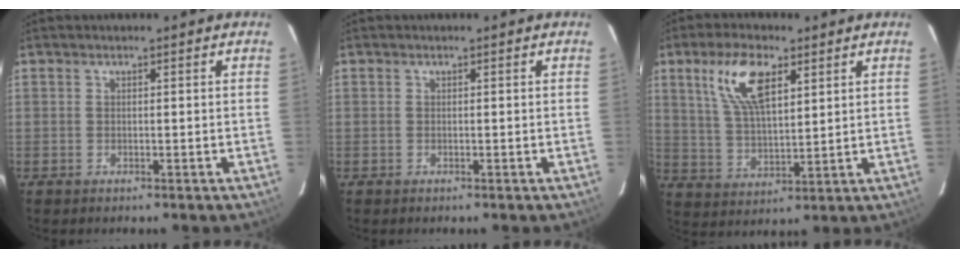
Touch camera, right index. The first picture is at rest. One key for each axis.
{"total": 0.0}
{"total": 10.9, "fx": 5.3, "fy": 4.5, "fz": 8.5, "tx": -0.166, "ty": 0.013, "tz": 0.106}